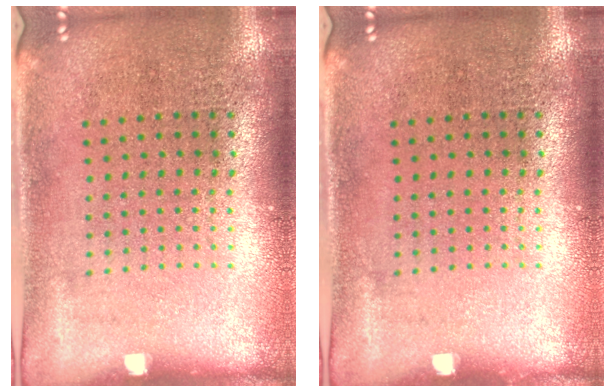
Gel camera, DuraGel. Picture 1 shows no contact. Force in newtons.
{"total": 0.0}